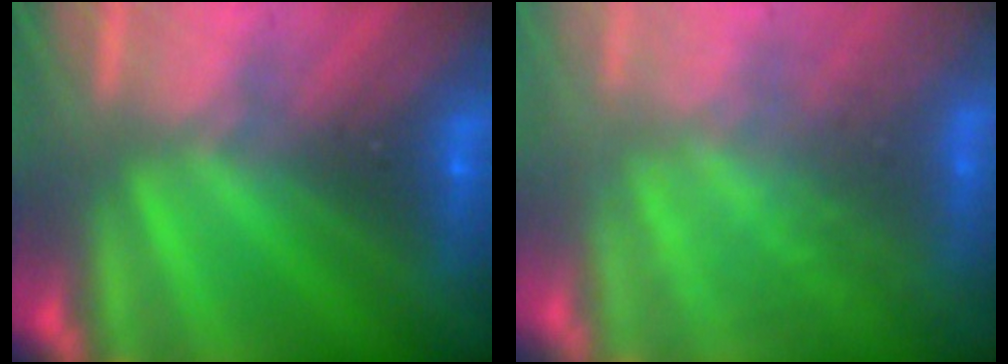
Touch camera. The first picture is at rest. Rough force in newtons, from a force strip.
{"total": 2.9}